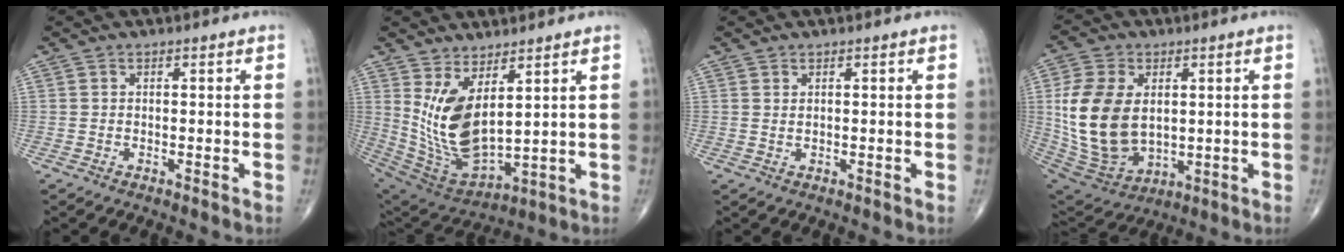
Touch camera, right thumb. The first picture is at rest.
{"total": 13.9, "force": [4.4, 6.2, 11.6], "torque": [-0.215, -0.039, 0.111]}
{"total": 0.6, "force": [0.4, 0.2, 0.4], "torque": [-0.004, -0.001, 0.008]}
{"total": 17.5, "force": [1.7, 11.4, 13.2], "torque": [-0.254, -0.015, 0.049]}